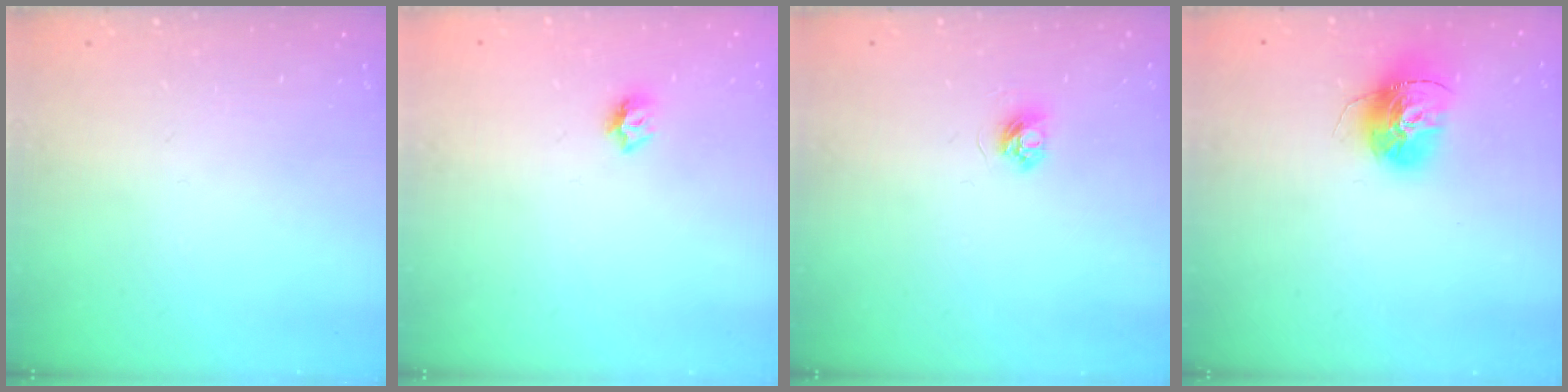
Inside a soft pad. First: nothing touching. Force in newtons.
{"total": 5.8, "press": 5.8, "slide": 0.7}
{"total": 3.6, "press": 3.6, "slide": 0.5}
{"total": 14.6, "press": 14.6, "slide": 1.5}